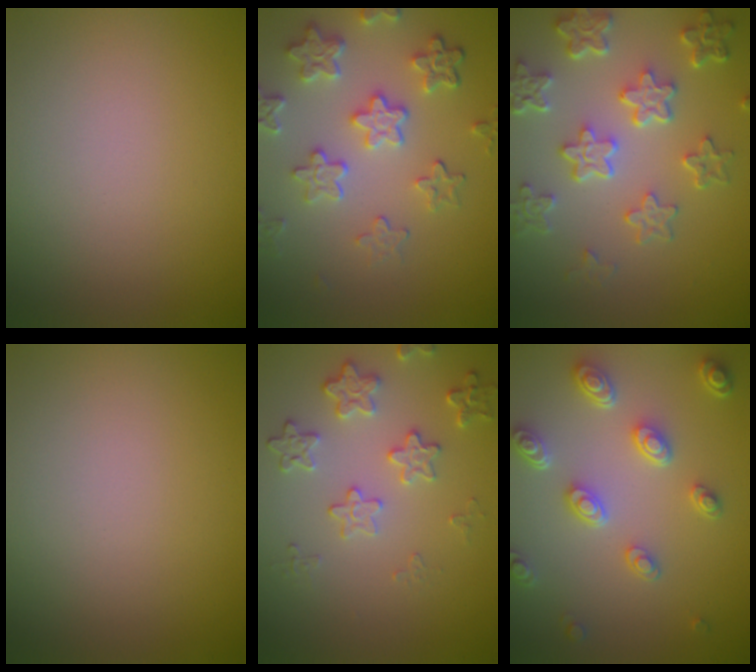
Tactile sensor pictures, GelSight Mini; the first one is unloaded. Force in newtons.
{"total": 5.4, "press": 4.2, "slide": 3.3}
{"total": 6.2, "press": 4.6, "slide": 4.2}
{"total": 0.0}
{"total": 2.9, "press": 2.3, "slide": 1.8}
{"total": 4.8, "press": 3.8, "slide": 3.0}